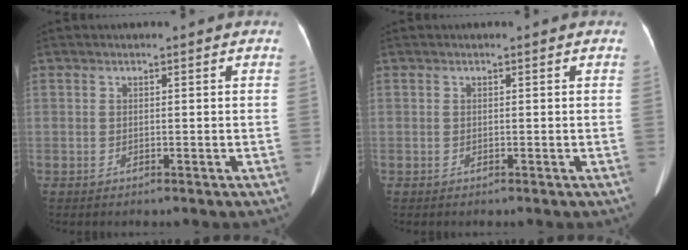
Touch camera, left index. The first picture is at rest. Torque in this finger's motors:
{"motor_torque": [0.00, 0.00, 0.00, 0.00]}